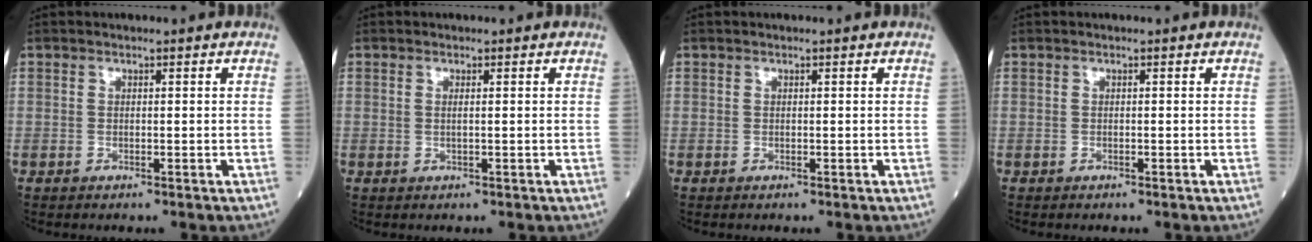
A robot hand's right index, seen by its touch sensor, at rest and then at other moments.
{"total": 0.5, "force": [0.2, -0.1, 0.5], "torque": [-0.015, -0.001, 0.004]}
{"total": 0.0}
{"total": 0.0}